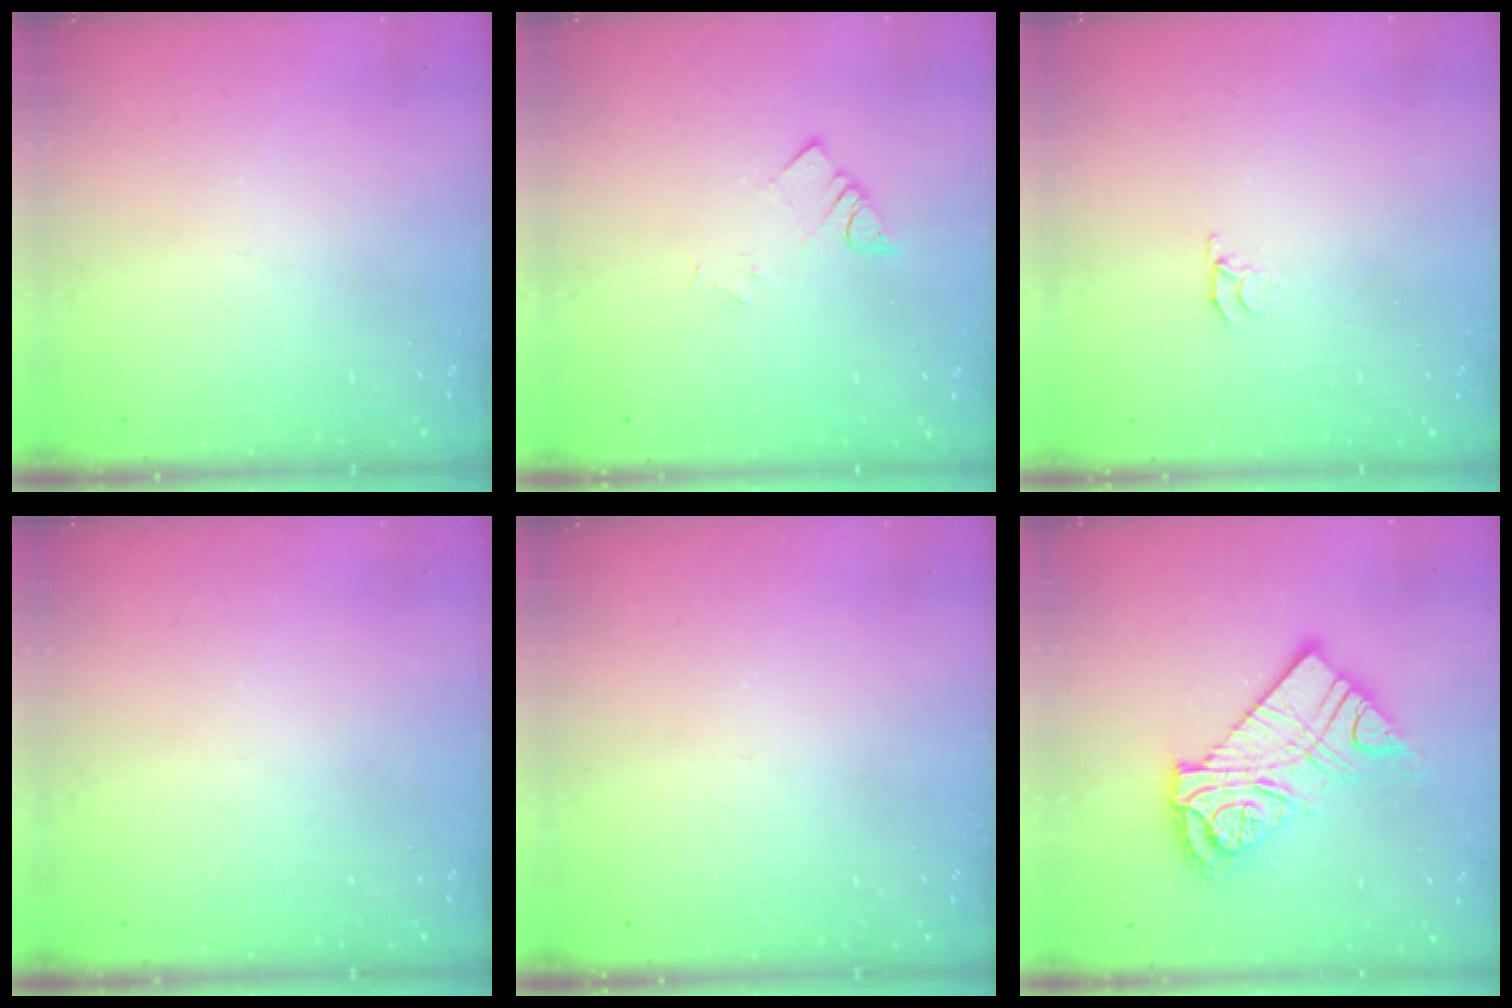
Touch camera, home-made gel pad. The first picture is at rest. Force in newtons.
{"total": 2.2, "press": 2.1, "slide": 0.4}
{"total": 3.0, "press": 3.0, "slide": 0.3}
{"total": 0.0}
{"total": 0.0}
{"total": 16.4, "press": 16.4, "slide": 1.4}